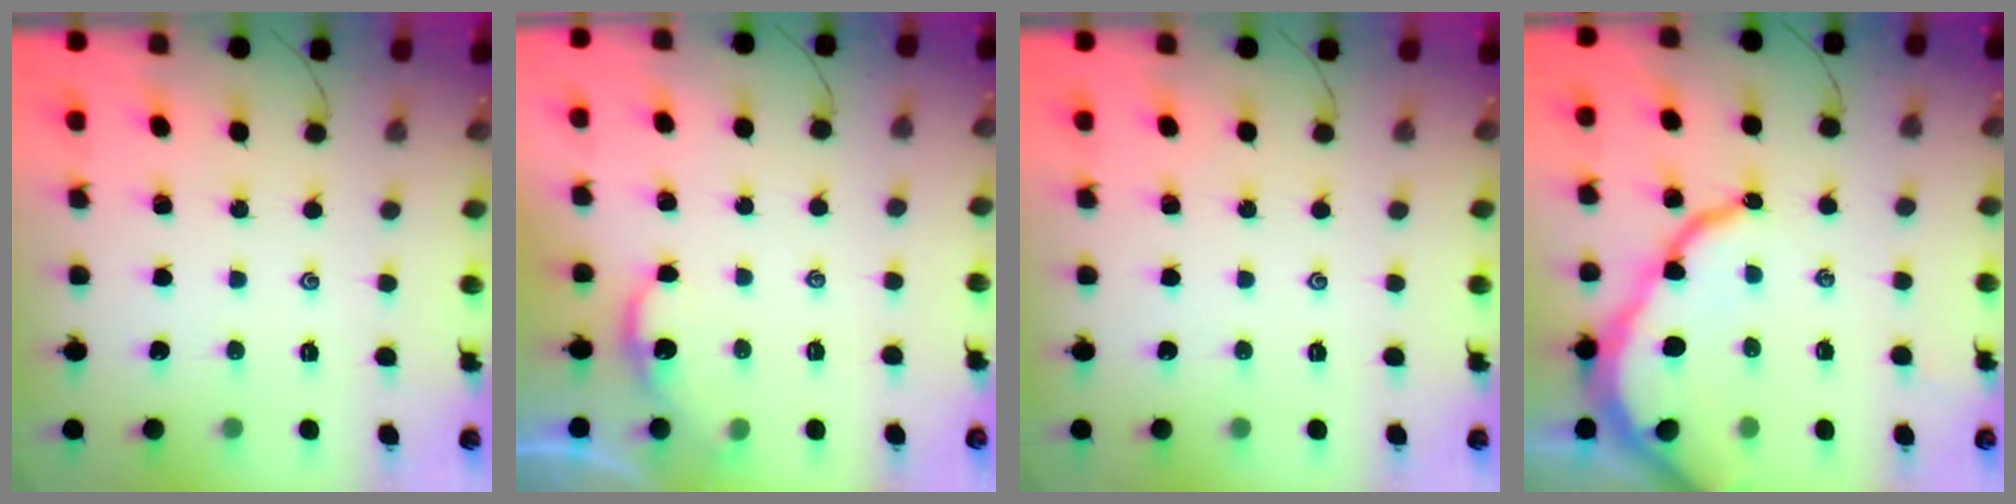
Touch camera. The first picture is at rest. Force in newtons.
{"total": 1.3, "press": 1.3, "slide": 0.2}
{"total": 0.0}
{"total": 12.4, "press": 12.3, "slide": 1.1}